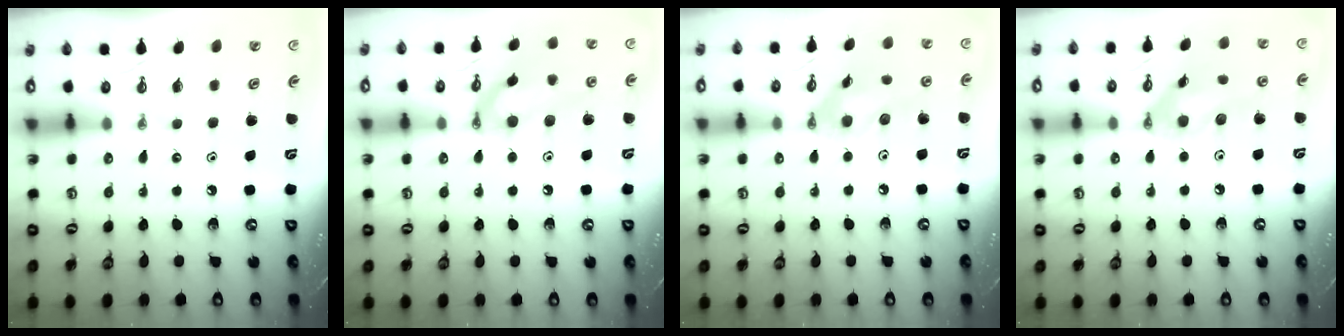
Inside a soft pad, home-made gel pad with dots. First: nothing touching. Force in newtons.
{"total": 13.3, "press": 13.2, "slide": 1.6}
{"total": 11.6, "press": 11.4, "slide": 1.9}
{"total": 12.2, "press": 12.0, "slide": 2.0}